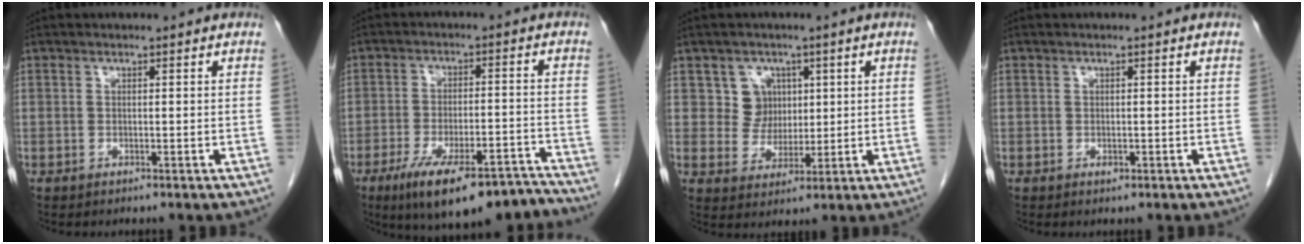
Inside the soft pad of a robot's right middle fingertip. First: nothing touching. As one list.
[{"total": 16.0, "force": [-12.9, 3.5, 8.9], "torque": [-0.113, 0.019, -0.195]}, {"total": 4.9, "force": [1.7, 4.5, 0.5], "torque": [-0.007, 0.009, 0.035]}, {"total": 0.6, "force": [-0.3, 0.4, 0.4], "torque": [-0.007, 0.000, -0.003]}]